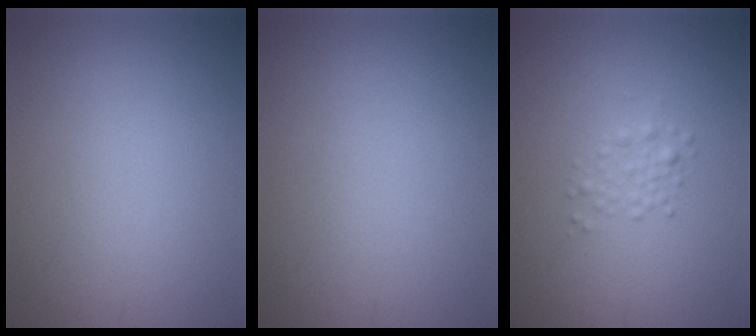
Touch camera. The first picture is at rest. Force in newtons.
{"total": 0.0}
{"total": 1.3, "press": 1.3, "slide": 0.0}